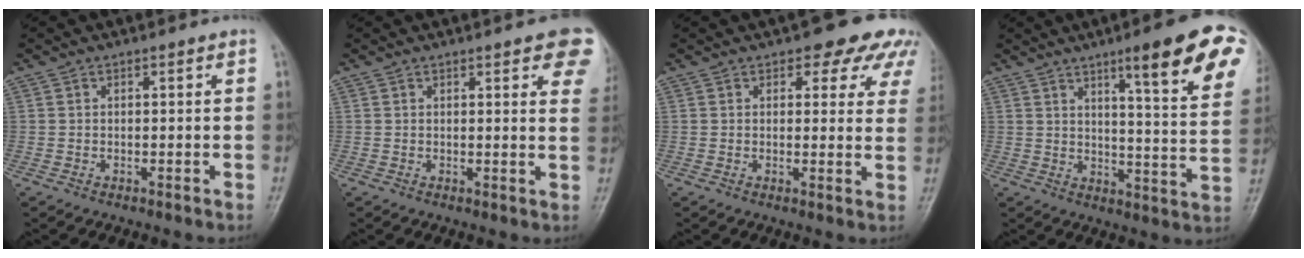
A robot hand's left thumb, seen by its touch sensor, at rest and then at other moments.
{"total": 9.4, "force": [5.0, 2.8, 7.4], "torque": [-0.058, -0.012, 0.050]}
{"total": 9.7, "force": [6.5, 4.6, 5.5], "torque": [-0.018, -0.023, 0.062]}
{"total": 18.1, "force": [9.7, 2.8, 15.0], "torque": [-0.163, -0.044, 0.130]}